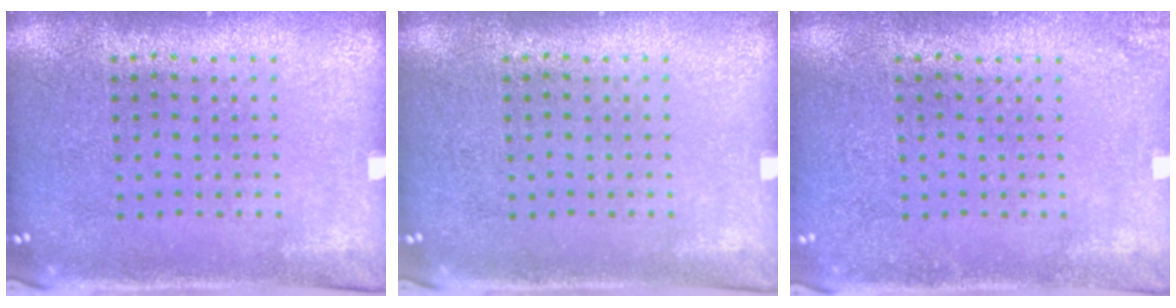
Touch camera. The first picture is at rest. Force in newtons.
{"total": 0.0}
{"total": 1.3, "press": 1.3, "slide": 0.1}